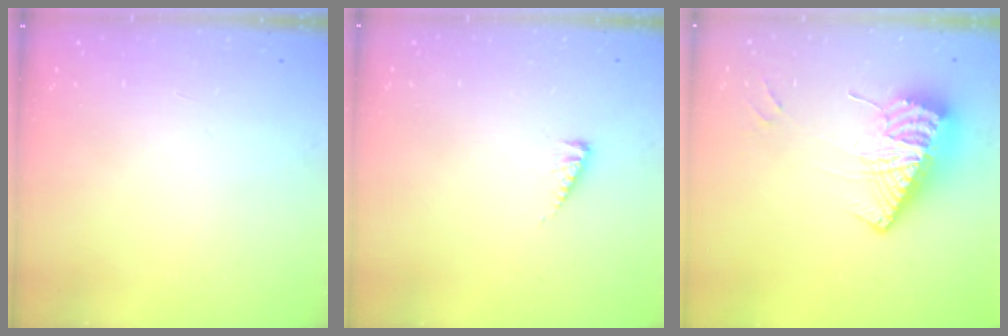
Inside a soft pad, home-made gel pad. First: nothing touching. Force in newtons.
{"total": 2.9, "press": 2.9, "slide": 0.2}
{"total": 13.1, "press": 13.0, "slide": 1.3}